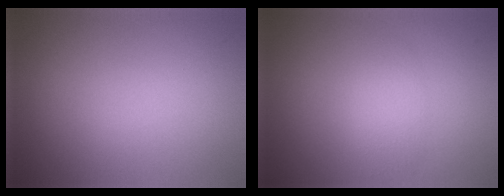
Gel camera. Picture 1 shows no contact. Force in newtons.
{"total": 1.8, "press": 1.8, "slide": 0.1}